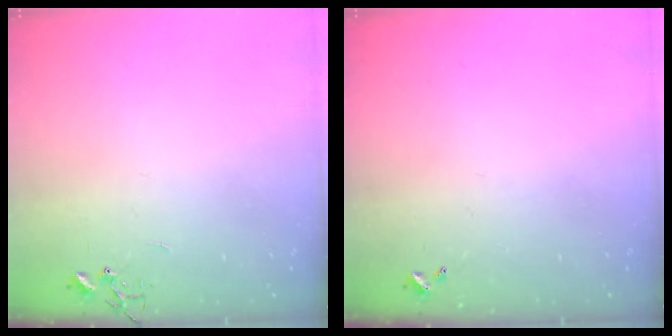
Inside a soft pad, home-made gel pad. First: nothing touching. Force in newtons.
{"total": 0.0}